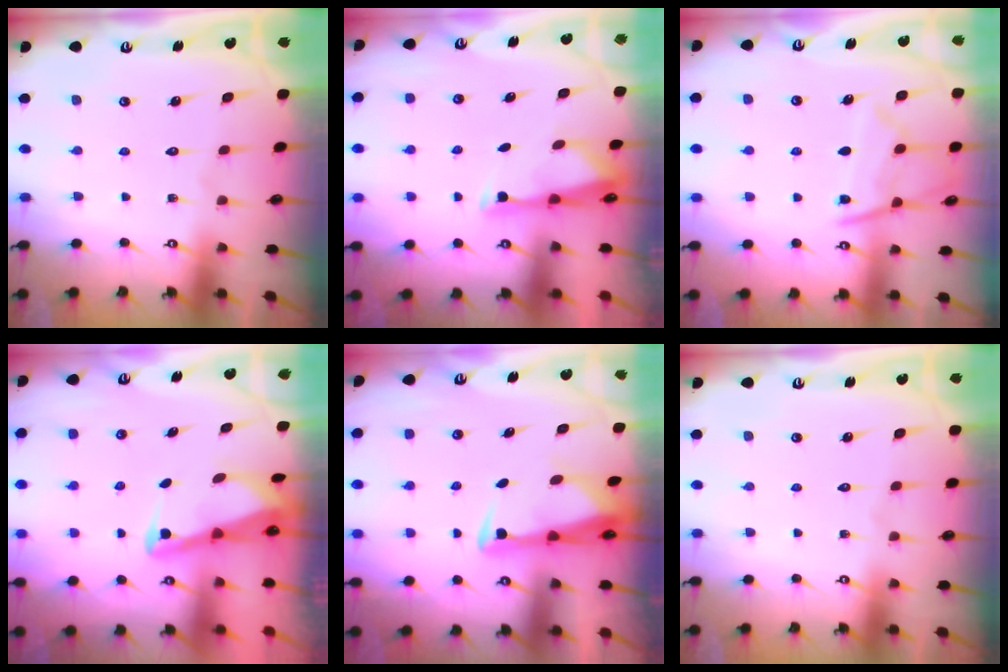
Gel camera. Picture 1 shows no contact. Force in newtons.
{"total": 2.9, "press": 2.9, "slide": 0.6}
{"total": 10.2, "press": 10.2, "slide": 0.5}
{"total": 3.2, "press": 3.2, "slide": 0.3}
{"total": 2.9, "press": 2.9, "slide": 0.7}
{"total": 0.0}